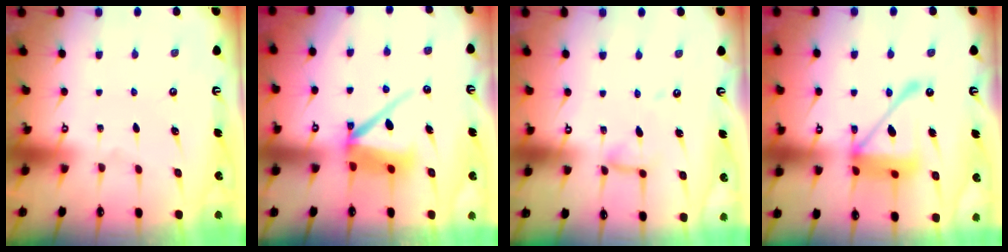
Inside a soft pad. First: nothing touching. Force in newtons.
{"total": 8.5, "press": 8.5, "slide": 1.0}
{"total": 6.7, "press": 6.6, "slide": 0.5}
{"total": 16.6, "press": 16.5, "slide": 1.6}